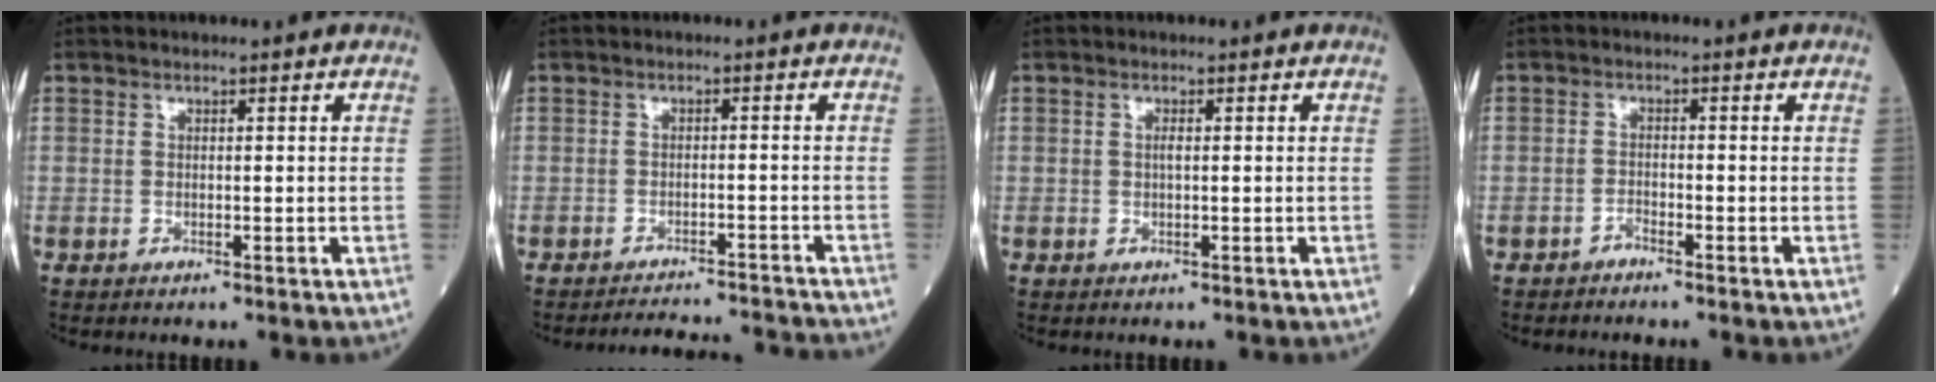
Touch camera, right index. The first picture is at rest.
{"total": 8.5, "force": [-8.4, -0.1, 0.6], "torque": [-0.006, 0.002, -0.111]}
{"total": 0.8, "force": [0.0, 0.2, 0.8], "torque": [-0.017, 0.000, 0.000]}
{"total": 1.2, "force": [-1.1, 0.1, 0.3], "torque": [-0.001, 0.001, -0.021]}